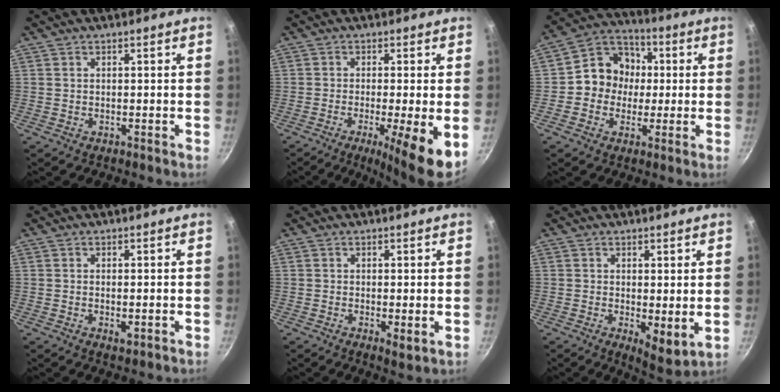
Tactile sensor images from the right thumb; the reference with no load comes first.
{"total": 9.7, "force": [-2.7, 1.1, 9.2], "torque": [-0.141, -0.004, -0.041]}
{"total": 11.0, "force": [0.1, 10.0, 4.6], "torque": [-0.031, 0.024, -0.021]}
{"total": 1.7, "force": [-0.2, 0.7, 1.5], "torque": [-0.027, -0.006, -0.003]}
{"total": 2.6, "force": [0.3, 1.0, 2.4], "torque": [-0.035, -0.014, 0.003]}
{"total": 6.4, "force": [0.6, 2.6, 5.8], "torque": [-0.074, -0.025, 0.014]}